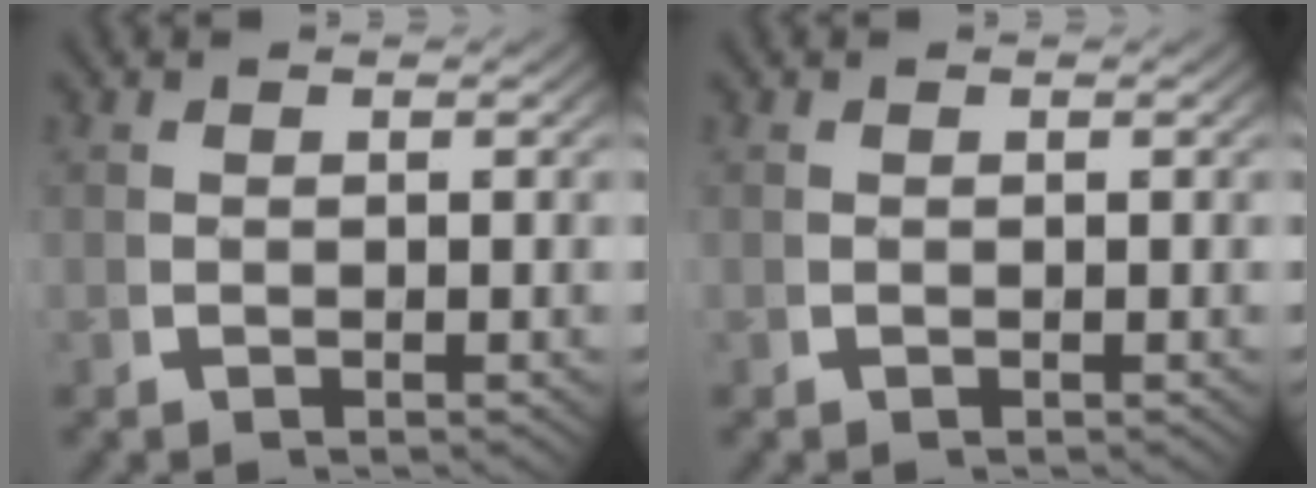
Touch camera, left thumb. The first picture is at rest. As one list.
[{"total": 0.0}]